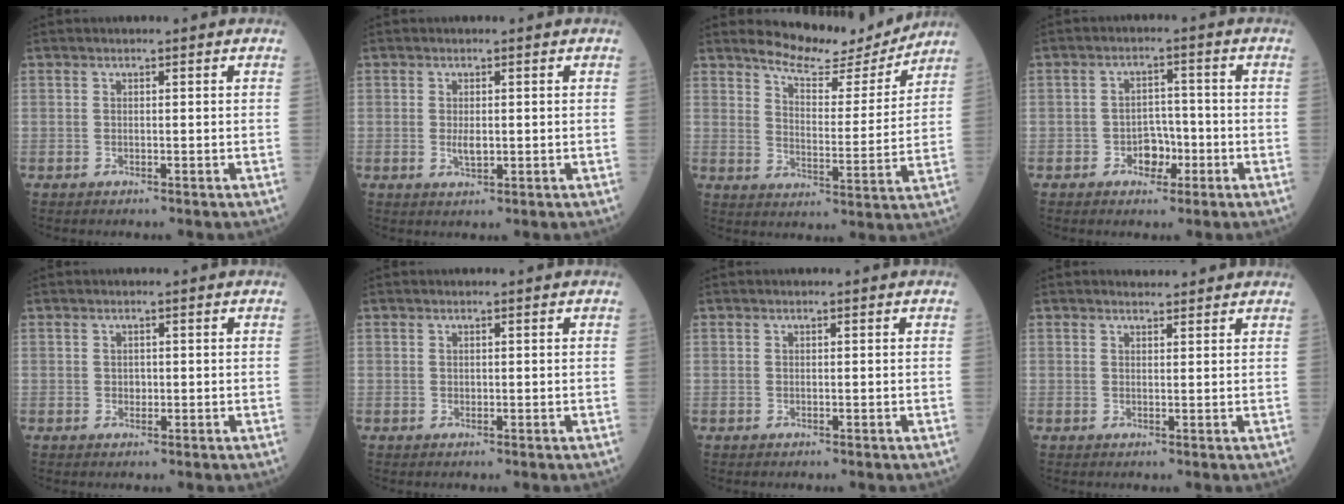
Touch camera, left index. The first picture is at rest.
{"total": 2.0, "force": [-0.1, 0.9, 1.8], "torque": [-0.038, -0.003, 0.002]}
{"total": 10.4, "force": [10.0, 1.9, 2.3], "torque": [-0.042, -0.018, 0.150]}
{"total": 4.1, "force": [-1.8, 2.7, 2.4], "torque": [-0.036, 0.010, -0.029]}
{"total": 0.8, "force": [0.0, 0.7, 0.4], "torque": [-0.006, 0.001, -0.001]}
{"total": 0.0}
{"total": 0.0}
{"total": 2.4, "force": [2.3, 0.6, 0.4], "torque": [-0.013, 0.012, 0.034]}